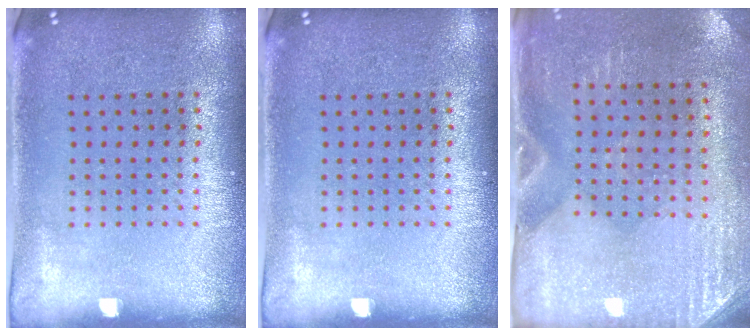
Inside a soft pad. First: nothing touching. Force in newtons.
{"total": 0.0}
{"total": 2.8, "press": 2.5, "slide": 1.3}